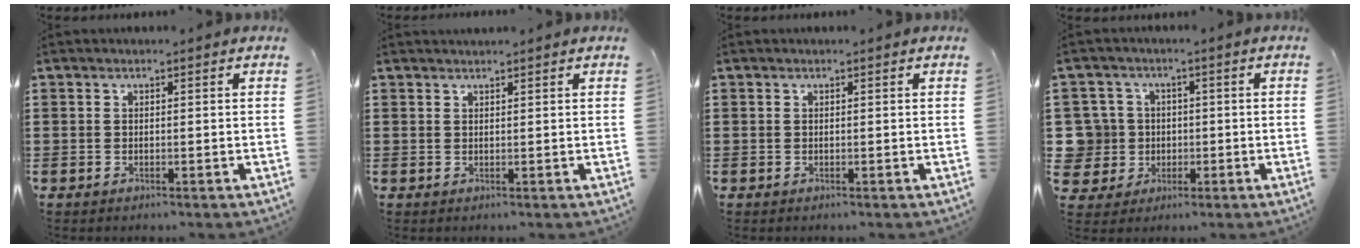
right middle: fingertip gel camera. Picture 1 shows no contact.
{"total": 0.7, "force": [0.7, 0.0, 0.0], "torque": [-0.002, -0.001, 0.014]}
{"total": 0.0}
{"total": 7.0, "force": [0.2, 6.9, 1.4], "torque": [-0.077, 0.011, 0.003]}